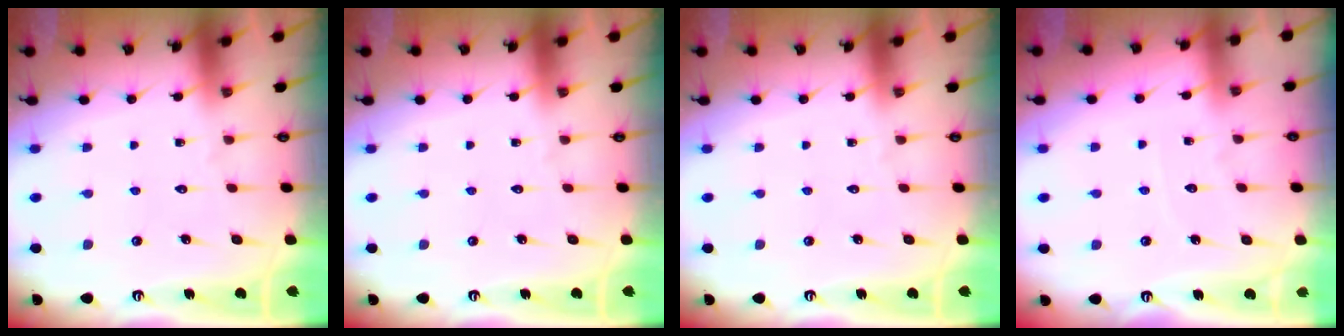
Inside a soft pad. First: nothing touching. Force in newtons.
{"total": 0.0}
{"total": 0.0}
{"total": 2.0, "press": 2.0, "slide": 0.3}